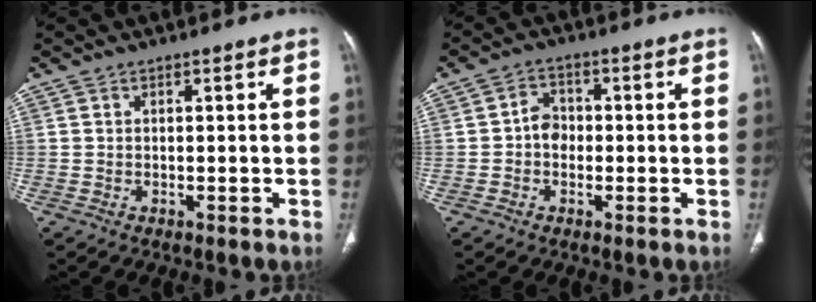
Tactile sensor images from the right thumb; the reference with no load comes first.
{"total": 3.9, "force": [-0.6, 3.2, 2.1], "torque": [-0.017, 0.017, -0.019]}